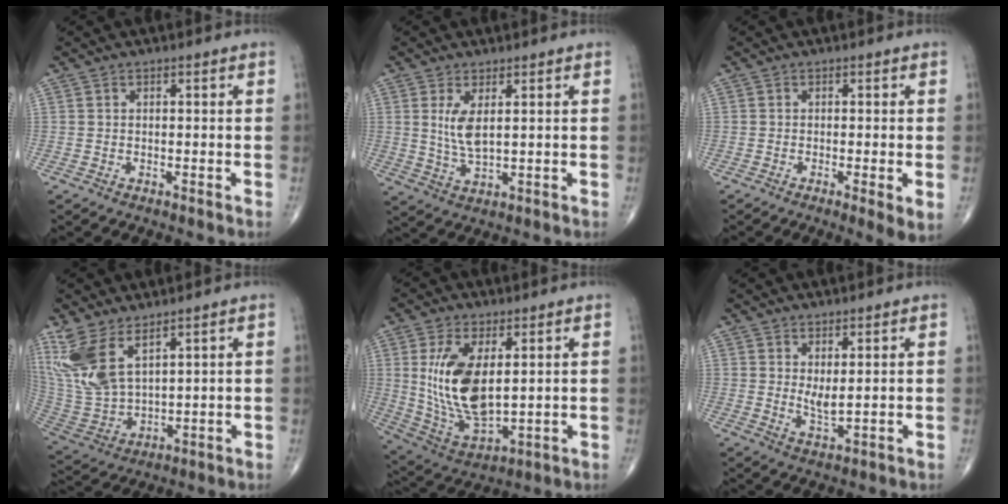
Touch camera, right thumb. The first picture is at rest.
{"total": 5.2, "force": [1.4, 1.9, 4.7], "torque": [-0.096, -0.017, 0.037]}
{"total": 3.7, "force": [-0.9, 0.5, 3.5], "torque": [-0.062, -0.013, -0.017]}
{"total": 12.6, "force": [7.4, 5.4, 8.7], "torque": [-0.192, -0.032, 0.171]}
{"total": 15.3, "force": [2.8, 7.4, 13.0], "torque": [-0.250, -0.022, 0.072]}
{"total": 3.2, "force": [1.0, 1.0, 2.9], "torque": [-0.052, -0.017, 0.024]}